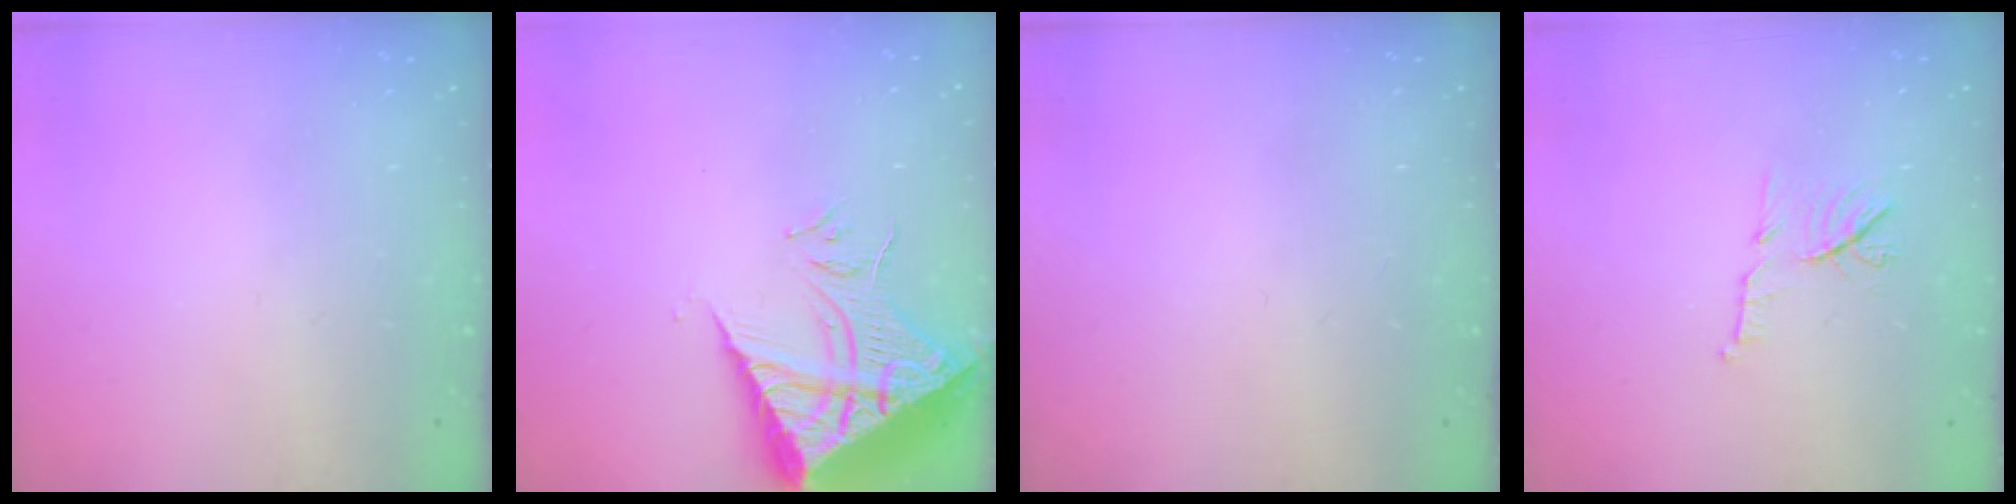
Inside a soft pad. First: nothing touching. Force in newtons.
{"total": 10.3, "press": 10.2, "slide": 1.1}
{"total": 0.0}
{"total": 7.5, "press": 7.5, "slide": 0.7}